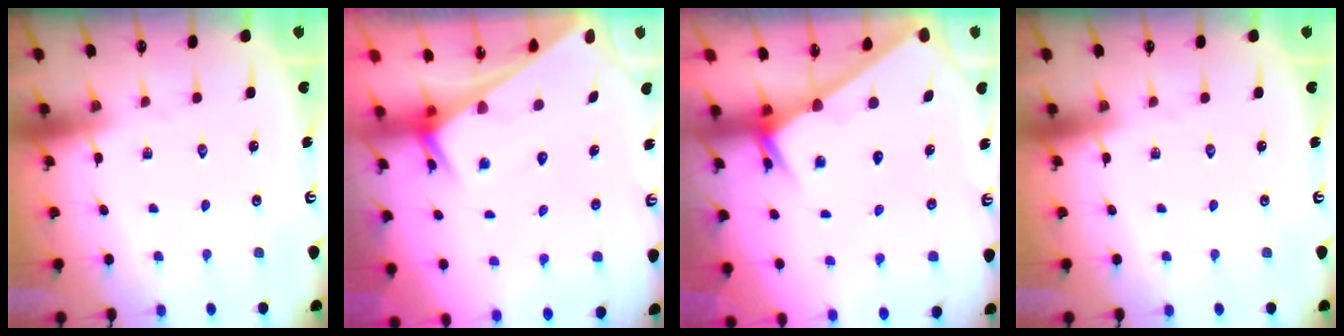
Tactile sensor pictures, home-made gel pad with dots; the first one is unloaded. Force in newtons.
{"total": 2.6, "press": 2.6, "slide": 0.1}
{"total": 2.3, "press": 2.3, "slide": 0.1}
{"total": 0.0}